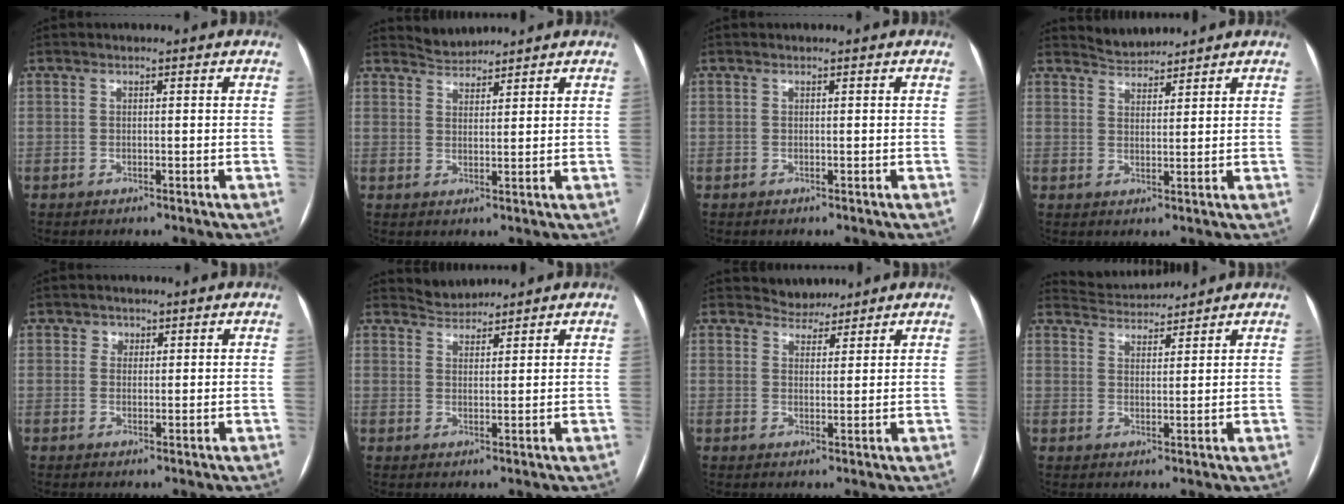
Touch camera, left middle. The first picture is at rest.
{"total": 2.7, "force": [2.6, 0.1, -0.7], "torque": [0.005, 0.008, 0.055]}
{"total": 0.0}
{"total": 3.1, "force": [3.0, 0.2, -0.6], "torque": [0.005, 0.009, 0.059]}
{"total": 1.6, "force": [0.8, 1.4, 0.1], "torque": [0.006, -0.001, 0.008]}
{"total": 2.9, "force": [2.8, 0.3, -0.7], "torque": [0.006, 0.011, 0.056]}
{"total": 3.3, "force": [3.0, 1.2, -0.4], "torque": [0.006, 0.005, 0.048]}
{"total": 4.9, "force": [4.9, 0.2, -0.4], "torque": [-0.006, 0.017, 0.085]}